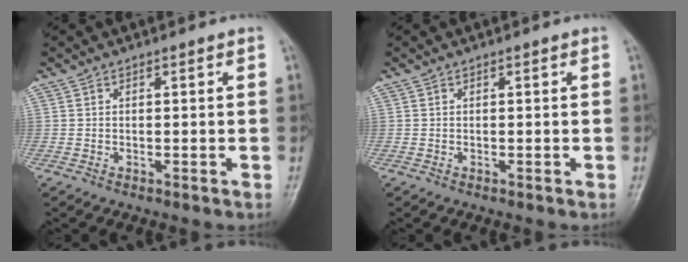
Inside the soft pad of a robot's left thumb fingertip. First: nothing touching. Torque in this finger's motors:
{"motor_torque": [0.00, 0.00, 0.00, -0.01, 0.00]}